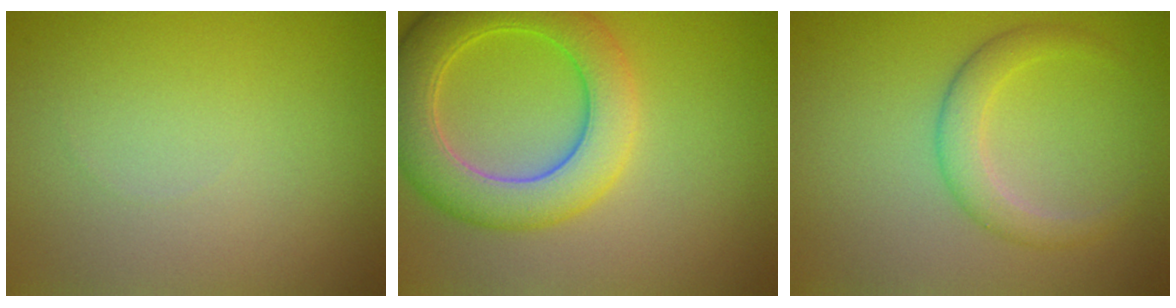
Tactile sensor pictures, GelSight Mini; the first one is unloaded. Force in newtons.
{"total": 7.2, "press": 7.2, "slide": 0.3}
{"total": 2.7, "press": 2.7, "slide": 0.1}